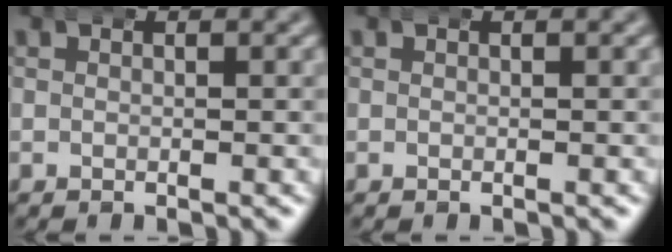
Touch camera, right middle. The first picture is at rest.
{"total": 0.0}